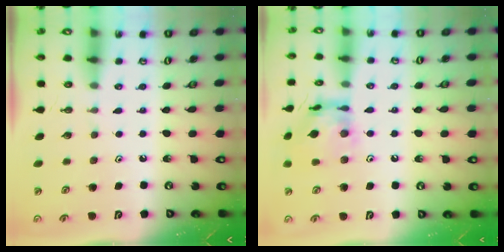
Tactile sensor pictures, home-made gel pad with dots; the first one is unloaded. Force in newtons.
{"total": 12.8, "press": 12.8, "slide": 0.9}